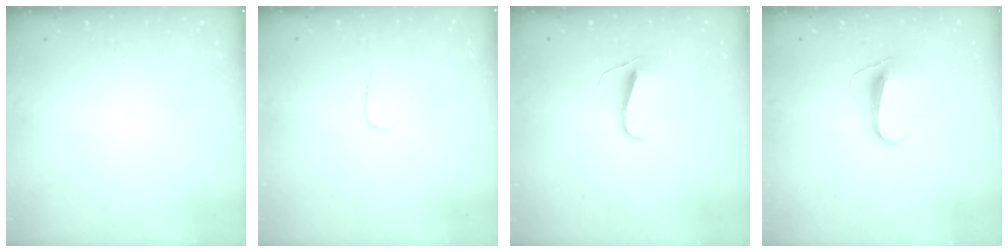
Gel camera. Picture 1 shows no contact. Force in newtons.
{"total": 3.8, "press": 3.8, "slide": 0.4}
{"total": 7.0, "press": 7.0, "slide": 0.6}
{"total": 9.3, "press": 9.3, "slide": 0.0}